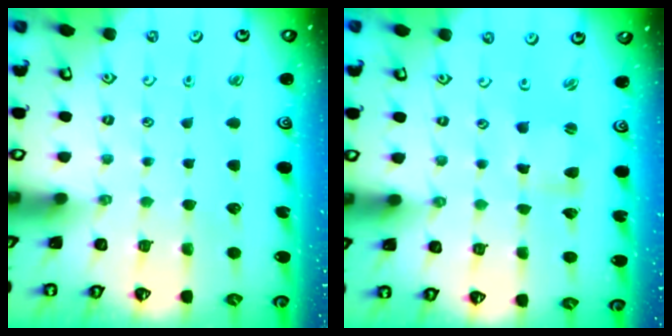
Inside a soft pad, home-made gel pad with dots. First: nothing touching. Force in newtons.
{"total": 2.1, "press": 2.1, "slide": 0.3}